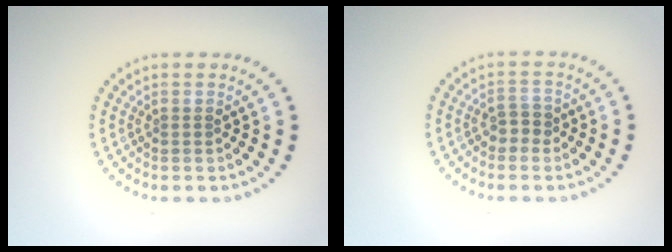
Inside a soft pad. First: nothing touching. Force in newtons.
{"total": 1.6, "press": 1.5, "slide": 0.6}